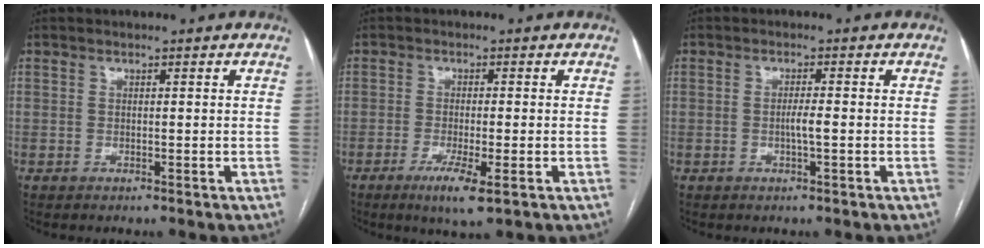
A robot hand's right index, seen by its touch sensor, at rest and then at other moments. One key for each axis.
{"total": 5.4, "fx": -2.6, "fy": 0.4, "fz": 4.7, "tx": -0.084, "ty": -0.013, "tz": -0.043}
{"total": 2.1, "fx": -0.5, "fy": 0.0, "fz": 2.1, "tx": -0.039, "ty": 0.000, "tz": -0.009}